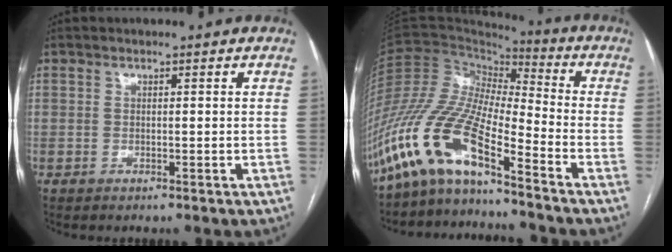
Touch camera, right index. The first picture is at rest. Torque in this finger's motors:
{"motor_torque": [2.14, 0.00, 0.76, 0.17]}